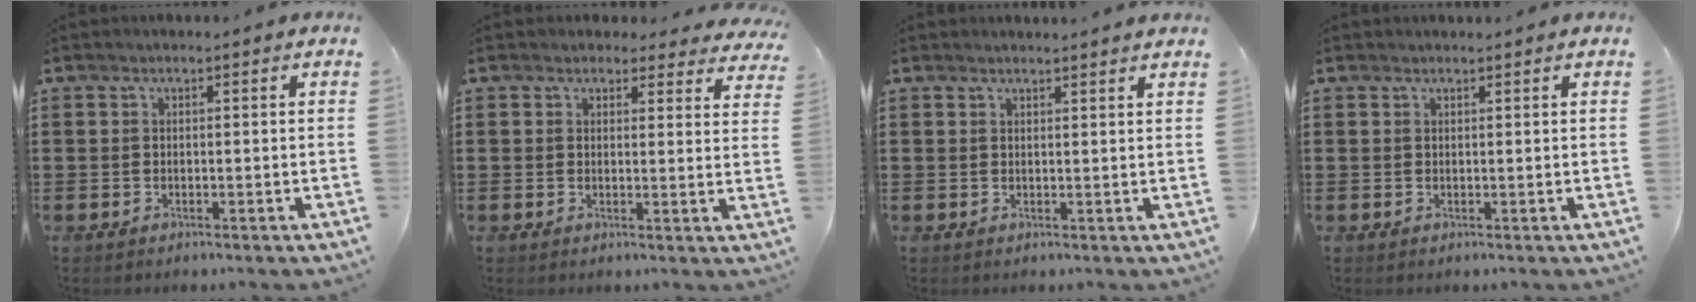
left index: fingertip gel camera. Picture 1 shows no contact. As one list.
[{"total": 2.7, "force": [2.5, 0.9, 0.4], "torque": [-0.008, -0.007, 0.045]}, {"total": 1.5, "force": [1.4, -0.2, 0.2], "torque": [-0.005, -0.001, 0.028]}, {"total": 0.6, "force": [0.6, 0.0, 0.1], "torque": [-0.004, -0.001, 0.012]}]